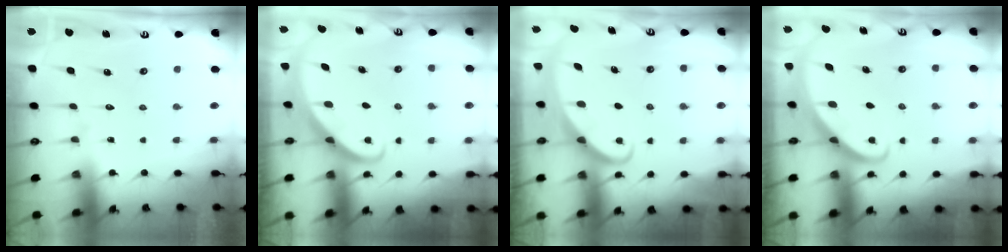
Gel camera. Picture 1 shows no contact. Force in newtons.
{"total": 2.5, "press": 2.5, "slide": 0.2}
{"total": 2.0, "press": 2.0, "slide": 0.0}
{"total": 2.5, "press": 2.5, "slide": 0.2}